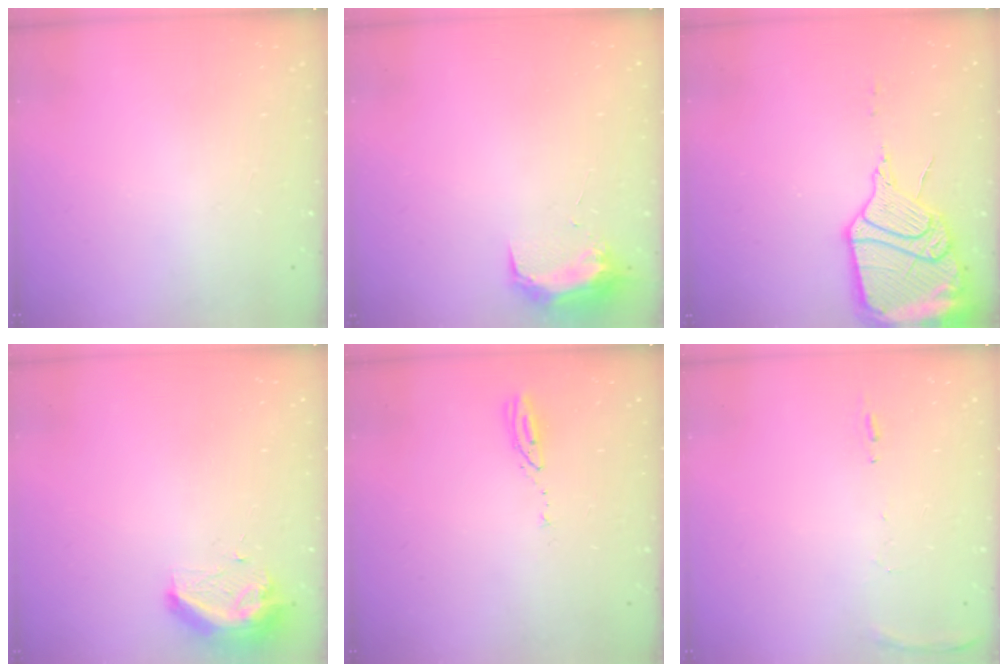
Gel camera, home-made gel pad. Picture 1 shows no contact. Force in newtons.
{"total": 9.8, "press": 9.7, "slide": 0.7}
{"total": 19.2, "press": 18.4, "slide": 5.2}
{"total": 9.2, "press": 9.2, "slide": 0.3}
{"total": 3.7, "press": 3.7, "slide": 0.3}
{"total": 6.6, "press": 6.5, "slide": 0.7}